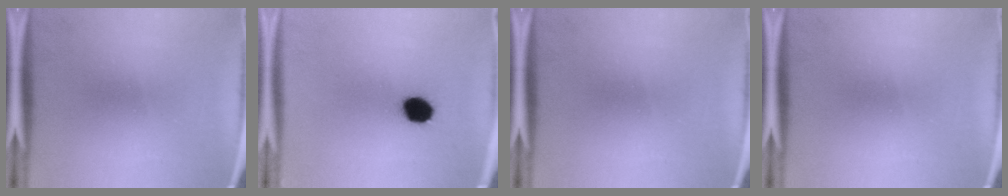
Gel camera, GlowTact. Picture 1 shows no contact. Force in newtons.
{"total": 7.0}
{"total": 0.0}
{"total": 0.0}